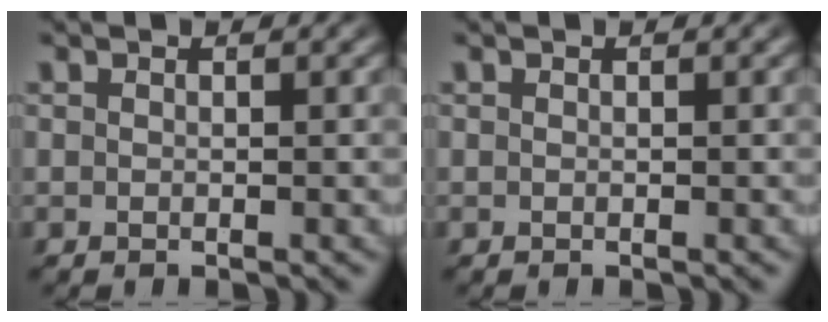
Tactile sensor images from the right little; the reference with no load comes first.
{"total": 0.0}